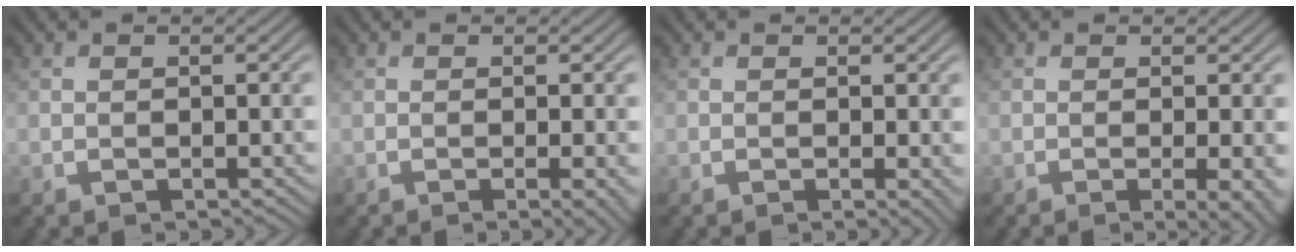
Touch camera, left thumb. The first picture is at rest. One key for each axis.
{"total": 2.3, "fx": -0.6, "fy": 0.4, "fz": 2.2, "tx": -0.032, "ty": -0.001, "tz": -0.013}
{"total": 1.2, "fx": -0.1, "fy": 0.2, "fz": 1.2, "tx": -0.015, "ty": -0.006, "tz": -0.004}
{"total": 4.0, "fx": -0.8, "fy": 0.9, "fz": 3.8, "tx": -0.056, "ty": -0.006, "tz": -0.011}